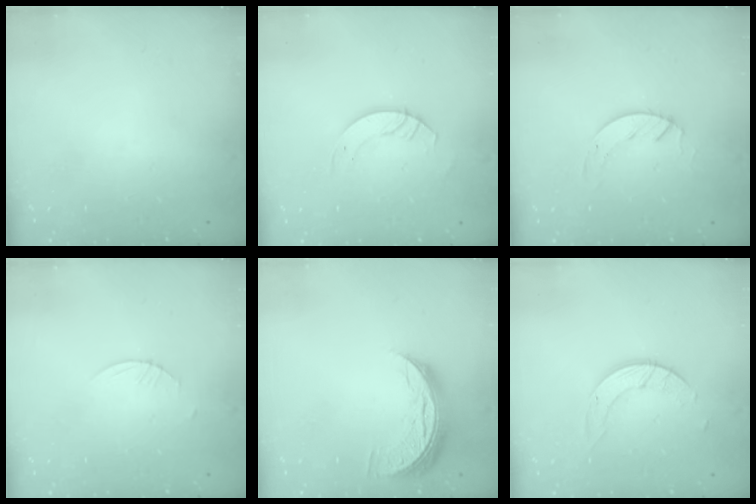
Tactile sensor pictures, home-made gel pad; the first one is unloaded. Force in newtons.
{"total": 3.2, "press": 3.2, "slide": 0.2}
{"total": 3.4, "press": 3.4, "slide": 0.3}
{"total": 1.6, "press": 1.5, "slide": 0.2}
{"total": 8.3, "press": 8.3, "slide": 0.7}
{"total": 5.9, "press": 5.9, "slide": 0.5}